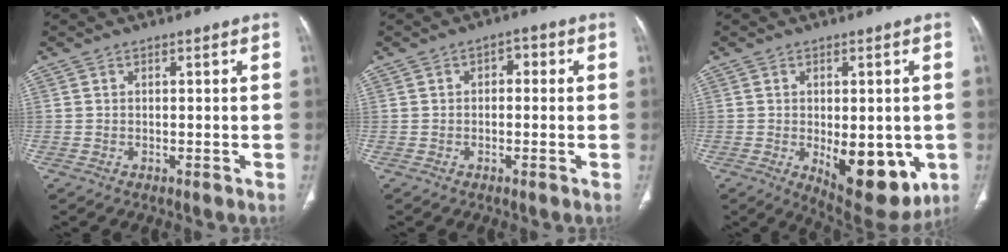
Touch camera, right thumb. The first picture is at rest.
{"total": 2.5, "force": [0.2, 1.7, 1.8], "torque": [-0.009, 0.008, -0.008]}
{"total": 14.7, "force": [-3.4, 7.0, 12.4], "torque": [-0.141, -0.018, -0.026]}